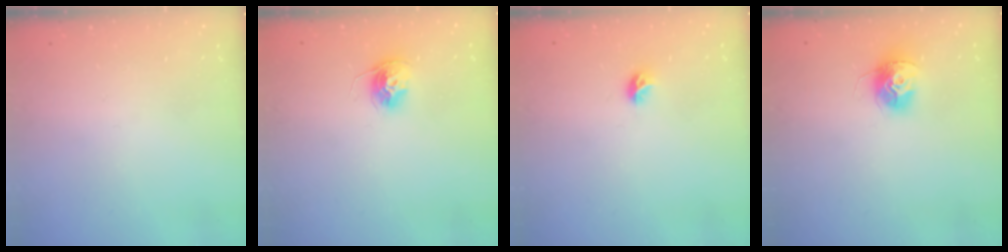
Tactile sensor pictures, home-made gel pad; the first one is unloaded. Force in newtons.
{"total": 10.5, "press": 10.5, "slide": 0.5}
{"total": 5.4, "press": 5.4, "slide": 0.5}
{"total": 12.1, "press": 12.1, "slide": 1.1}